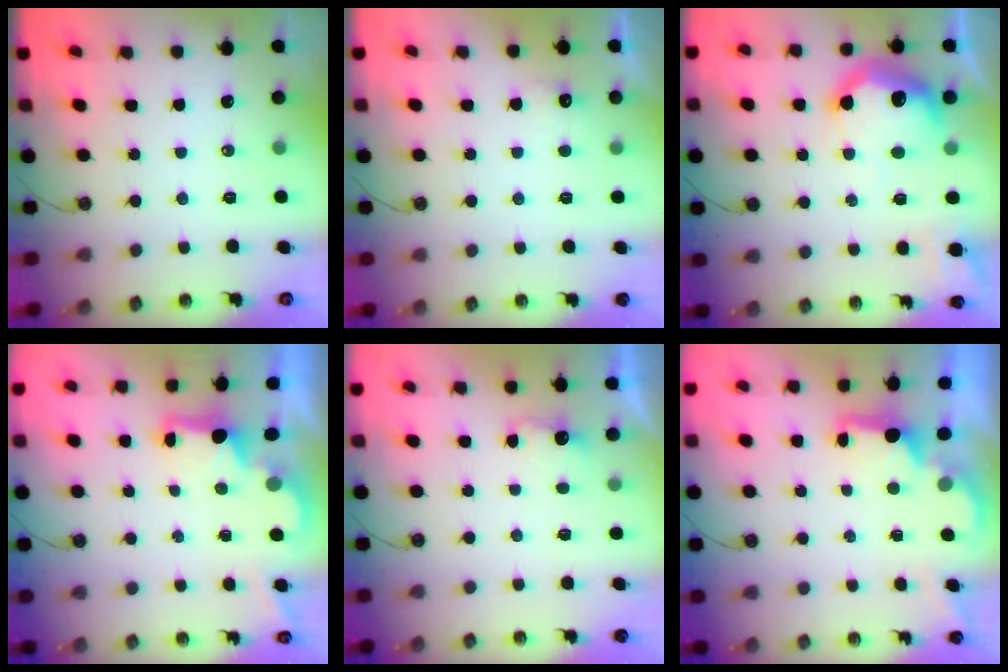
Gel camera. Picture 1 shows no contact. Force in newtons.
{"total": 5.7, "press": 5.6, "slide": 1.3}
{"total": 18.8, "press": 18.7, "slide": 1.5}
{"total": 2.3, "press": 2.2, "slide": 0.7}
{"total": 2.4, "press": 2.3, "slide": 0.8}
{"total": 2.0, "press": 1.9, "slide": 0.8}